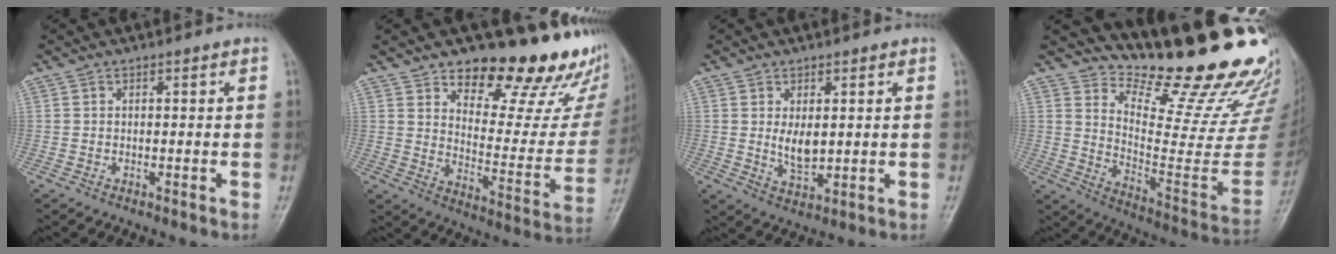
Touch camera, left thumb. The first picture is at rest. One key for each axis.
{"total": 23.1, "fx": 17.1, "fy": 9.5, "fz": 12.2, "tx": -0.109, "ty": -0.118, "tz": 0.229}
{"total": 4.6, "fx": 0.9, "fy": 2.5, "fz": 3.7, "tx": -0.054, "ty": -0.015, "tz": 0.023}
{"total": 25.1, "fx": 20.5, "fy": 6.1, "fz": 13.1, "tx": -0.152, "ty": -0.173, "tz": 0.288}